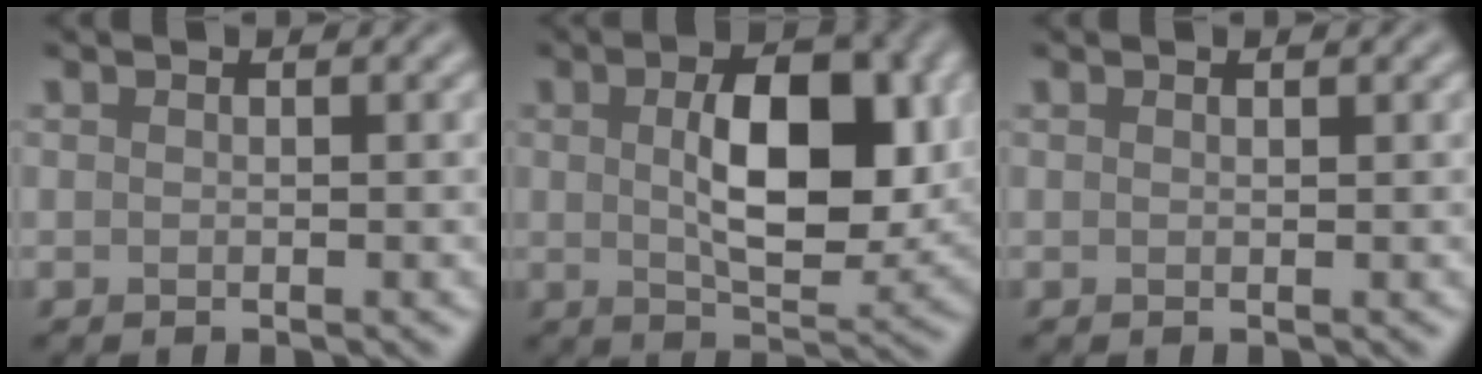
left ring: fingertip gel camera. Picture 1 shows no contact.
{"total": 8.8, "force": [1.1, 4.3, 7.6], "torque": [-0.121, -0.004, 0.024]}
{"total": 0.0}